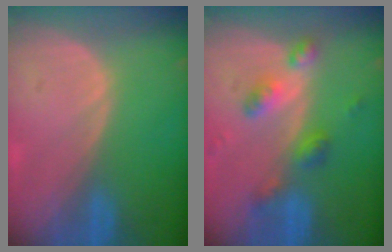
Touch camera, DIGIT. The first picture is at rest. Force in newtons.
{"total": 6.1, "press": 5.4, "slide": 2.9}